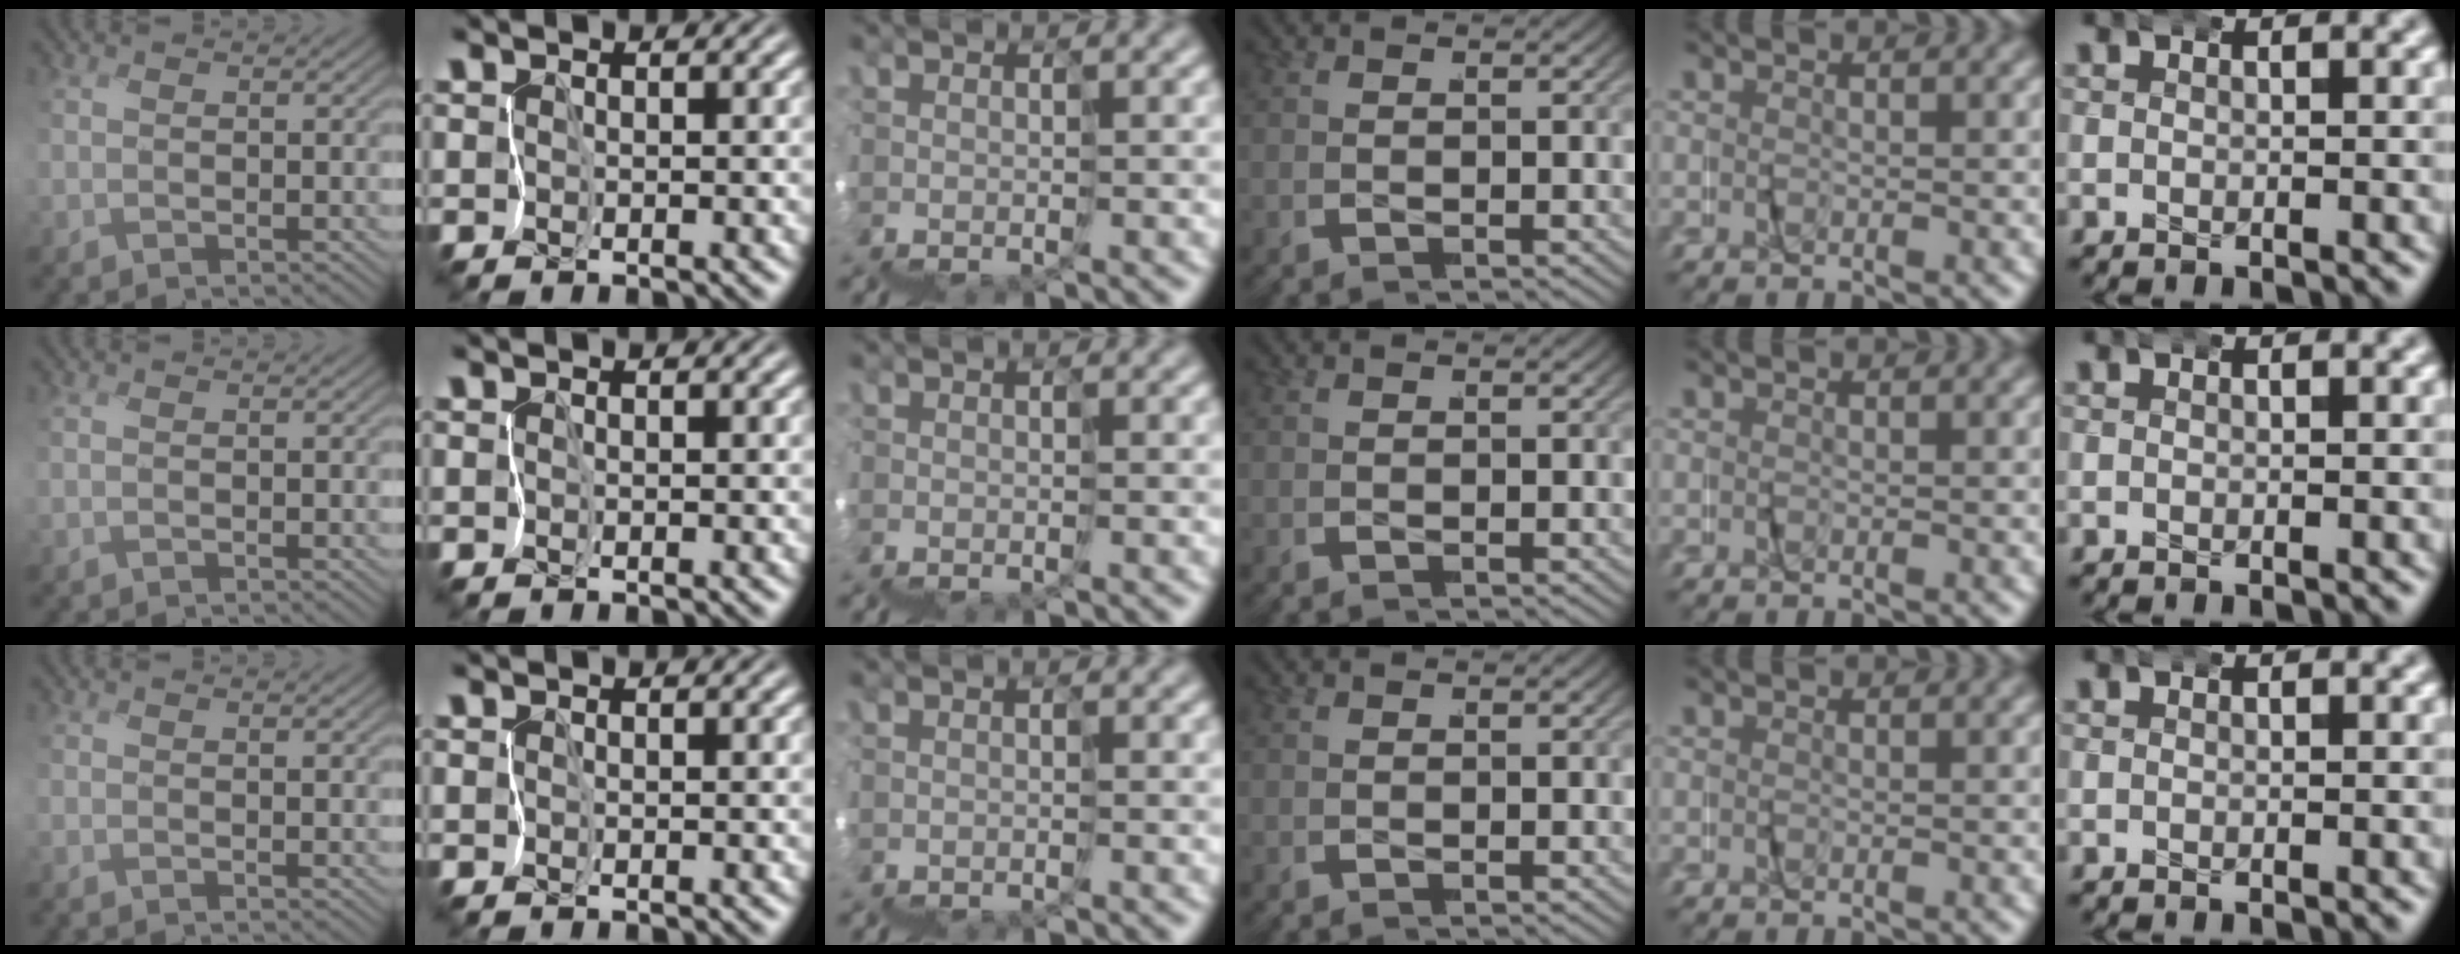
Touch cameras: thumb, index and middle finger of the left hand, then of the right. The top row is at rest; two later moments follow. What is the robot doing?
{"motion": "wrap", "object": "napkin"}